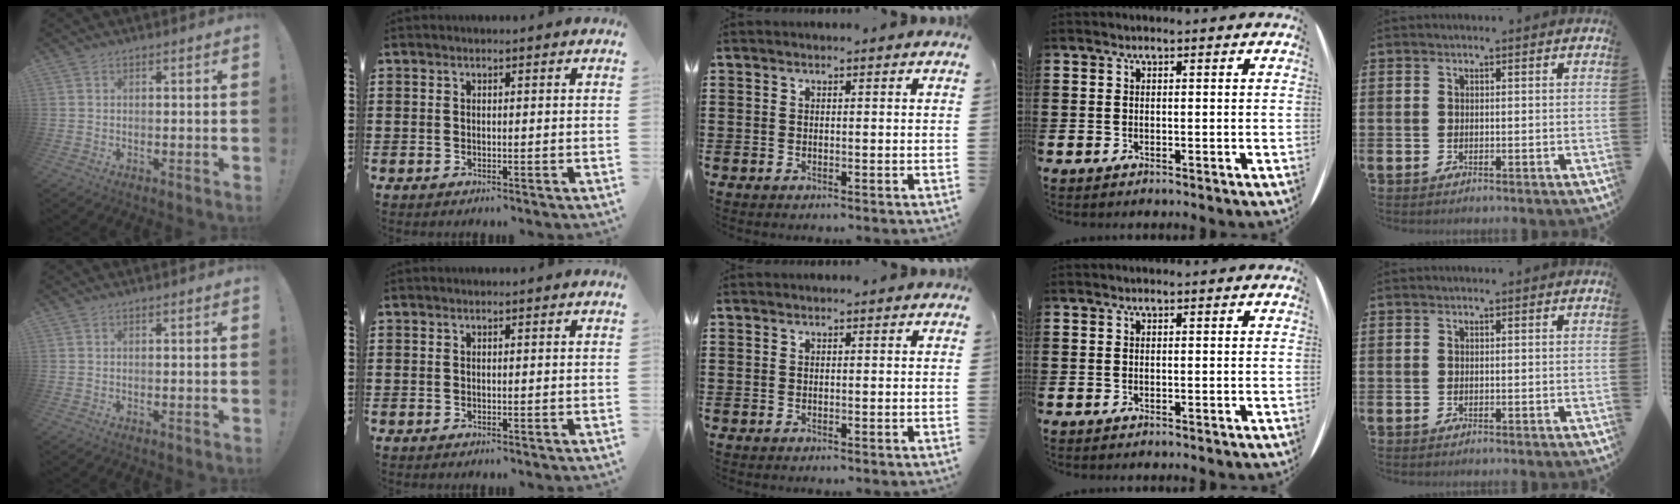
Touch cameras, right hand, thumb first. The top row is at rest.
{}